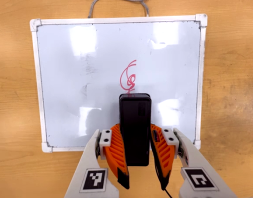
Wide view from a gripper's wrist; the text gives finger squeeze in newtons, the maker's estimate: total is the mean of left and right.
{"total": 9.8, "left": 7.3, "right": 12.3}